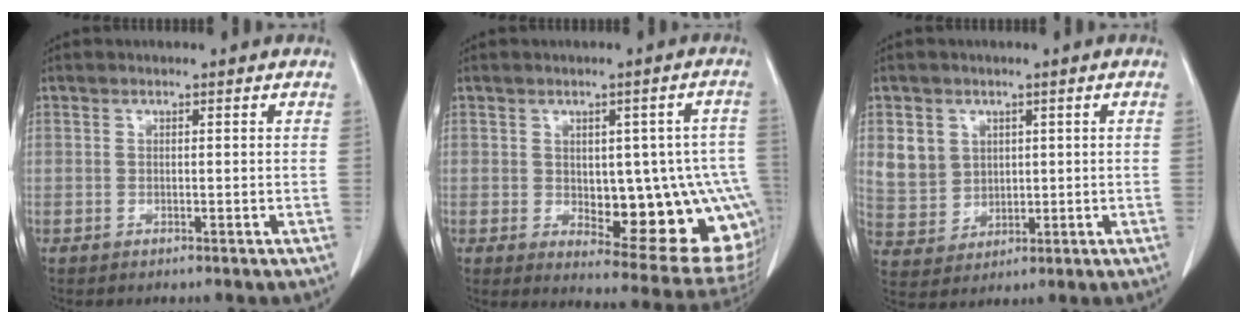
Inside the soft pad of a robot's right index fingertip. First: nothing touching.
{"total": 18.0, "force": [-2.8, 6.9, 16.4], "torque": [-0.148, 0.017, -0.007]}
{"total": 6.7, "force": [2.2, 6.0, 1.8], "torque": [-0.039, 0.013, 0.057]}